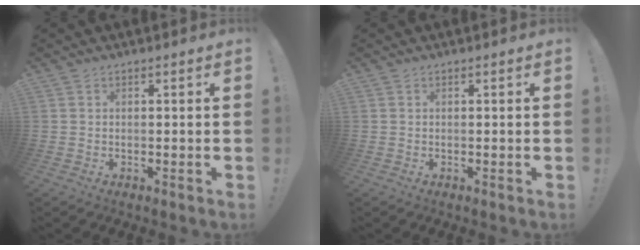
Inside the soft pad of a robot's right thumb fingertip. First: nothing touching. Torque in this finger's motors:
{"motor_torque": [0.00, 0.00, 0.00, 0.00, 0.00]}